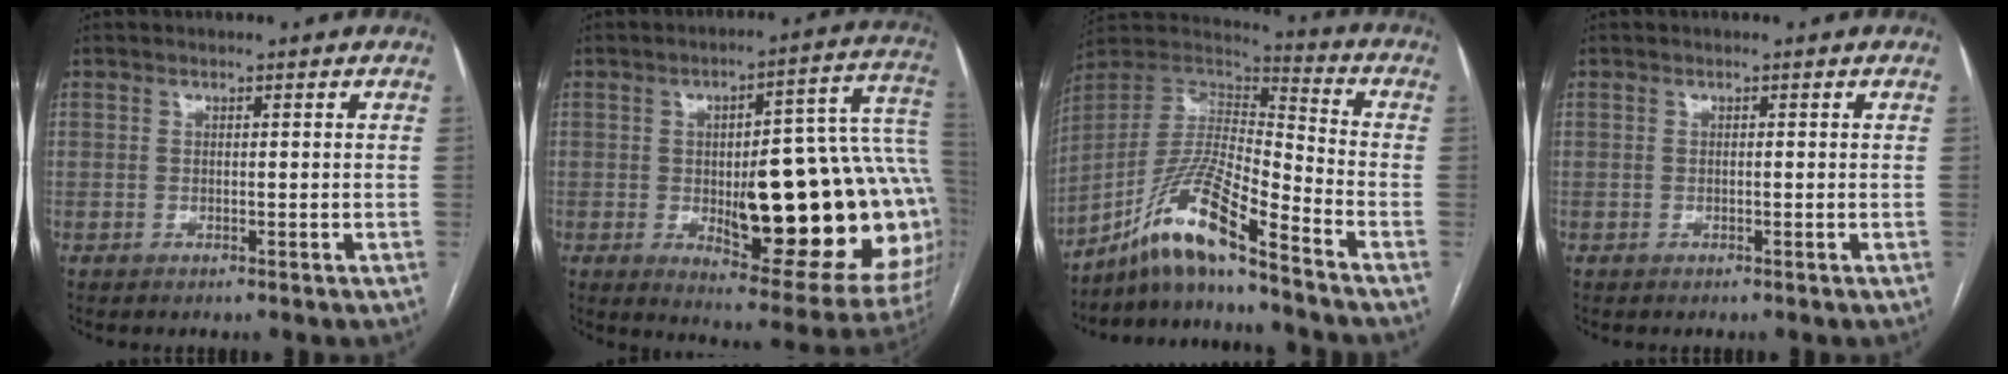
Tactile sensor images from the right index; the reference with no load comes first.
{"total": 28.6, "force": [-2.0, 6.8, 27.7], "torque": [-0.272, 0.028, -0.010]}
{"total": 13.6, "force": [-10.3, 0.1, 8.9], "torque": [-0.172, 0.009, -0.191]}
{"total": 0.0}